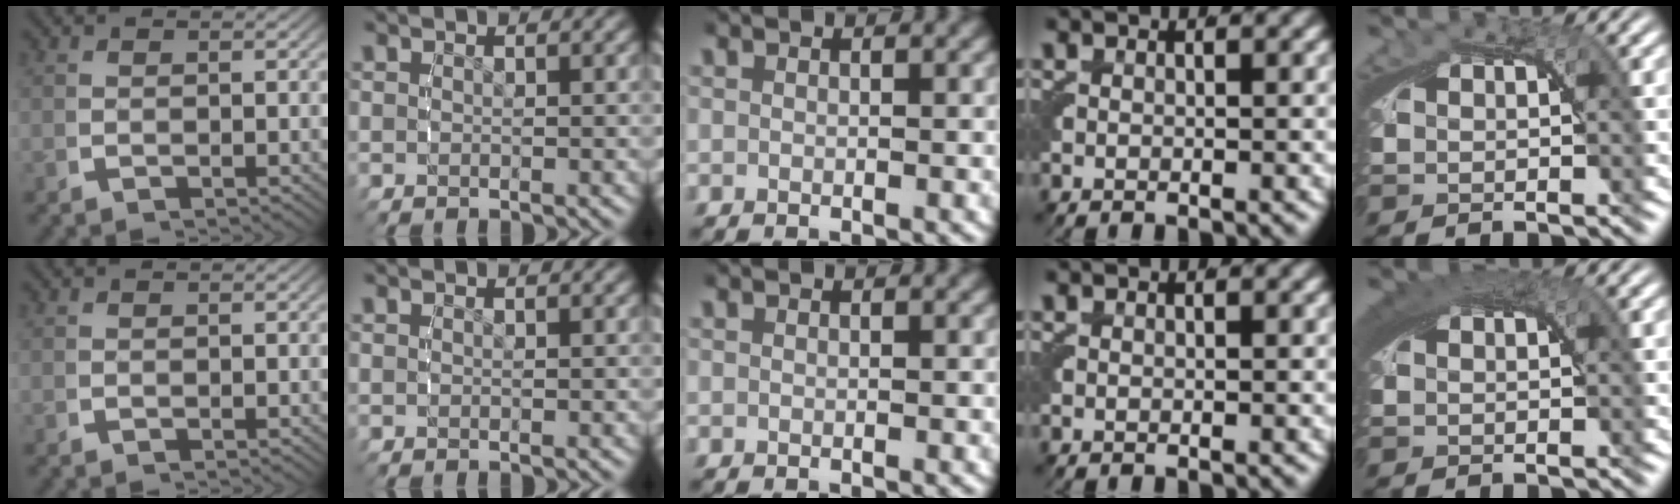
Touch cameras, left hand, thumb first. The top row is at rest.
{"little": {"total": 3.3, "force": [1.6, 1.1, 2.7], "torque": [-0.038, 0.013, 0.020]}}